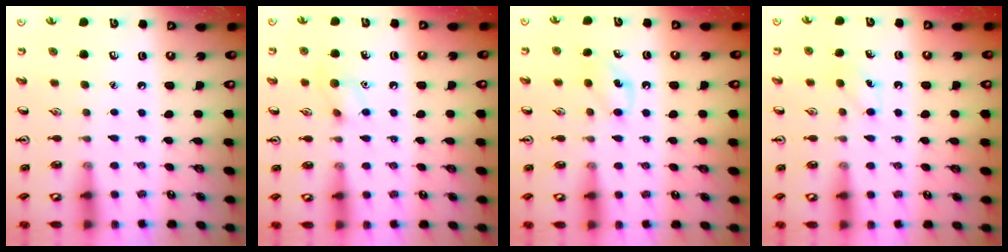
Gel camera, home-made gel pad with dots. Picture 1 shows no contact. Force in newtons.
{"total": 7.2, "press": 7.1, "slide": 1.3}
{"total": 6.7, "press": 6.5, "slide": 1.7}
{"total": 3.5, "press": 3.3, "slide": 1.2}